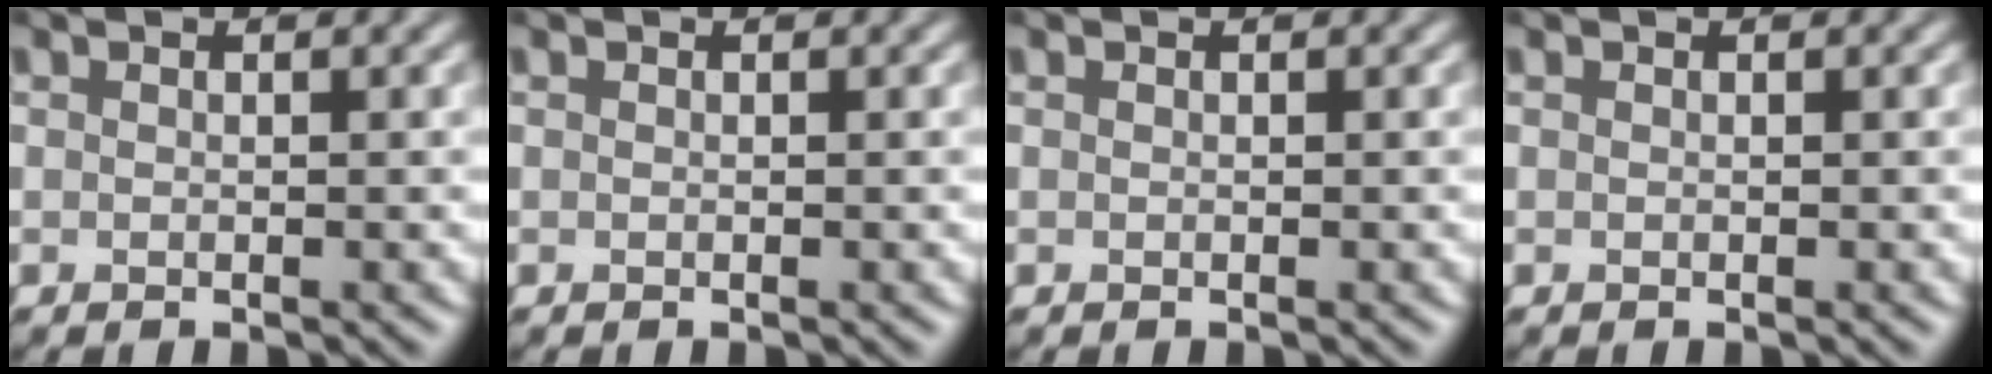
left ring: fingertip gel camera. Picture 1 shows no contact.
{"total": 0.0}
{"total": 0.0}
{"total": 0.0}